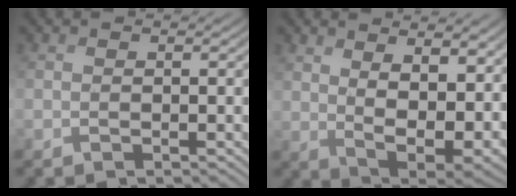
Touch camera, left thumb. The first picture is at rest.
{"total": 12.4, "force": [4.5, 6.5, 9.6], "torque": [-0.165, -0.012, 0.089]}